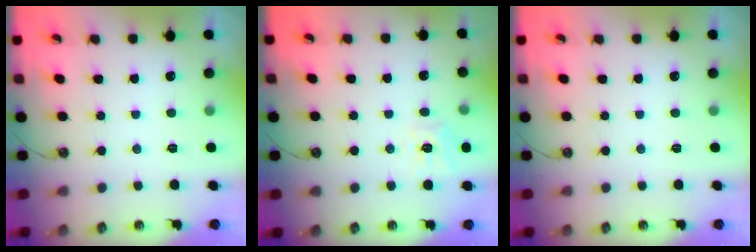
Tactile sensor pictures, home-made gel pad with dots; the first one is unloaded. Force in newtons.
{"total": 9.0, "press": 8.9, "slide": 1.1}
{"total": 0.0}